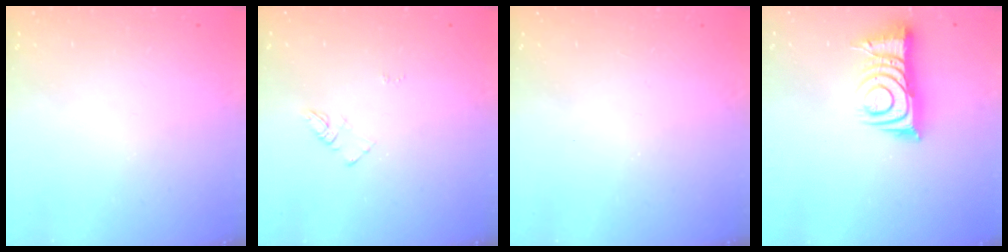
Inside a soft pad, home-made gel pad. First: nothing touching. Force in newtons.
{"total": 3.8, "press": 3.8, "slide": 0.4}
{"total": 3.8, "press": 3.8, "slide": 0.4}
{"total": 10.1, "press": 10.1, "slide": 1.0}